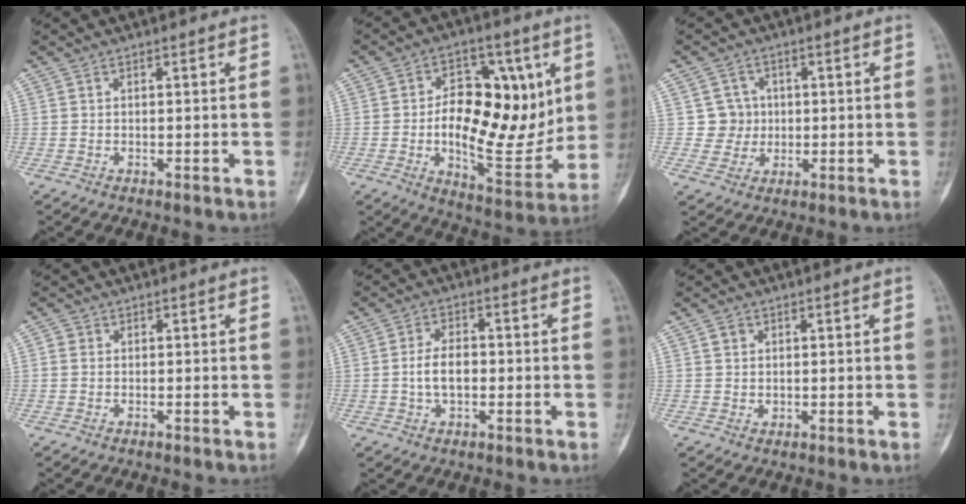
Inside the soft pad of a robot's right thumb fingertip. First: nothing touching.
{"total": 20.5, "force": [1.9, 11.2, 17.0], "torque": [-0.216, -0.018, 0.038]}
{"total": 4.9, "force": [0.5, 4.9, 0.2], "torque": [0.031, 0.008, 0.005]}
{"total": 1.3, "force": [0.1, 1.2, 0.5], "torque": [-0.001, 0.002, 0.000]}
{"total": 5.7, "force": [-0.6, 3.4, 4.6], "torque": [-0.084, 0.014, -0.013]}
{"total": 2.2, "force": [0.8, 1.9, 0.8], "torque": [-0.008, -0.004, 0.016]}